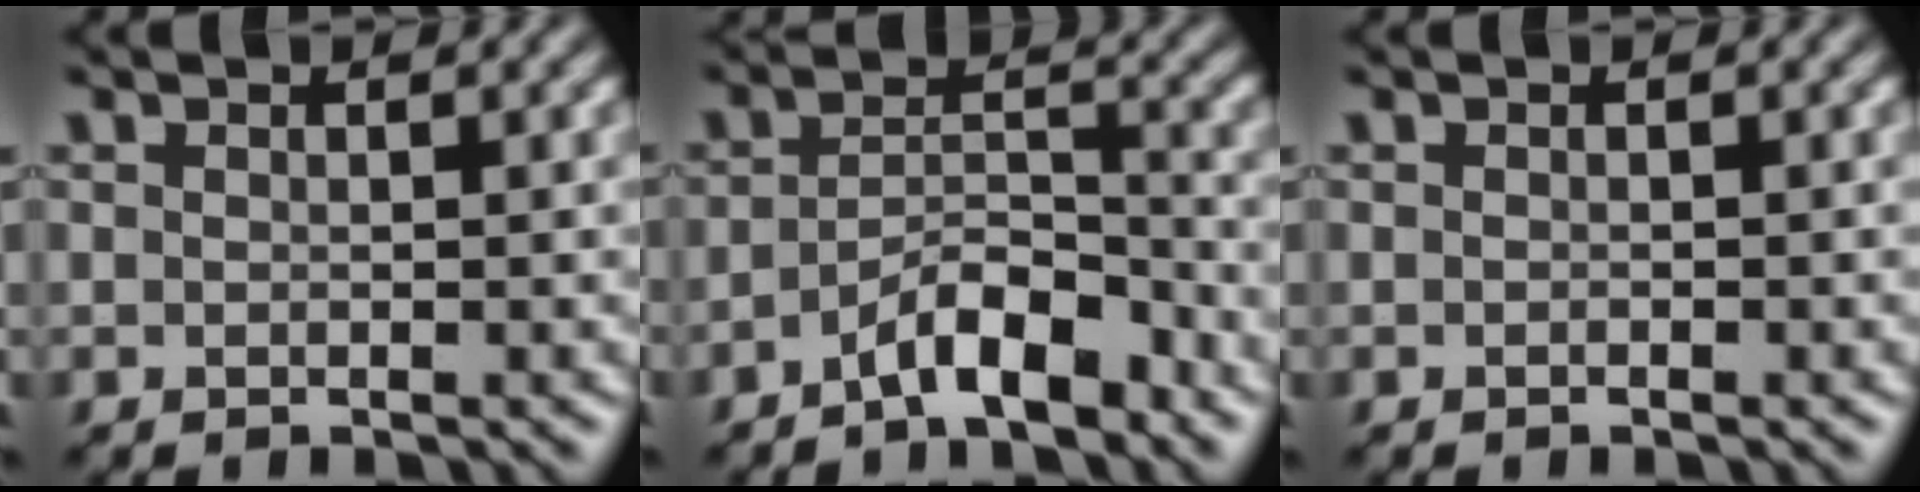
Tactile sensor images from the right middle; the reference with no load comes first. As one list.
[{"total": 4.5, "force": [-3.0, 1.4, 3.0], "torque": [-0.050, 0.010, -0.054]}, {"total": 0.0}]